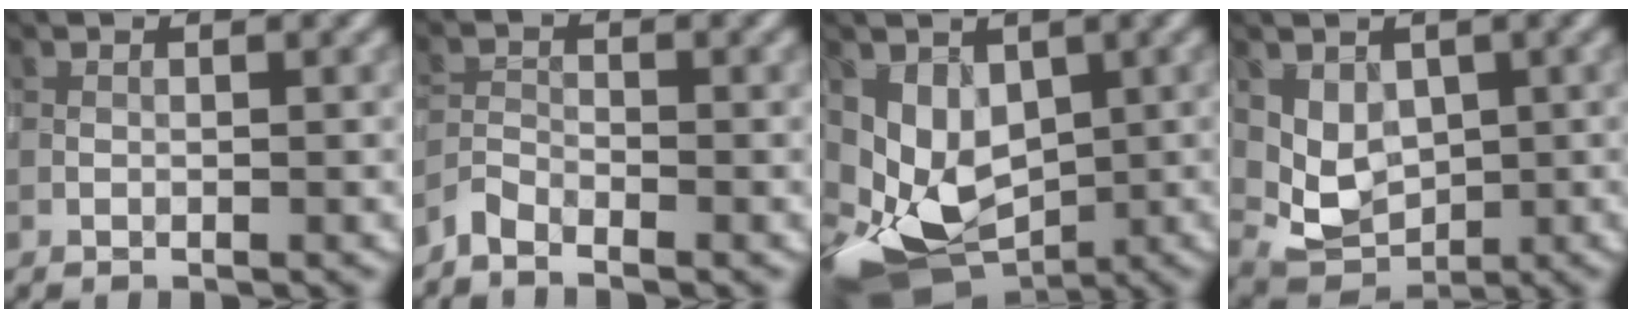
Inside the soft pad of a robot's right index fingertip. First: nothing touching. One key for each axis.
{"total": 1.5, "fx": -1.4, "fy": 0.3, "fz": 0.3, "tx": -0.010, "ty": 0.002, "tz": -0.037}
{"total": 7.1, "fx": 0.0, "fy": 5.4, "fz": 4.6, "tx": -0.097, "ty": -0.024, "tz": 0.000}
{"total": 3.8, "fx": 1.3, "fy": 3.0, "fz": 2.0, "tx": -0.036, "ty": -0.014, "tz": 0.032}